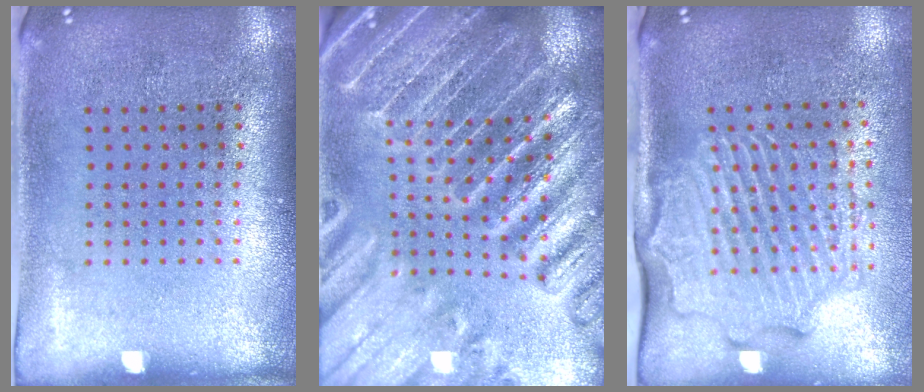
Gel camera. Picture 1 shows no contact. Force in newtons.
{"total": 4.5, "press": 4.1, "slide": 1.9}
{"total": 2.6, "press": 2.2, "slide": 1.4}